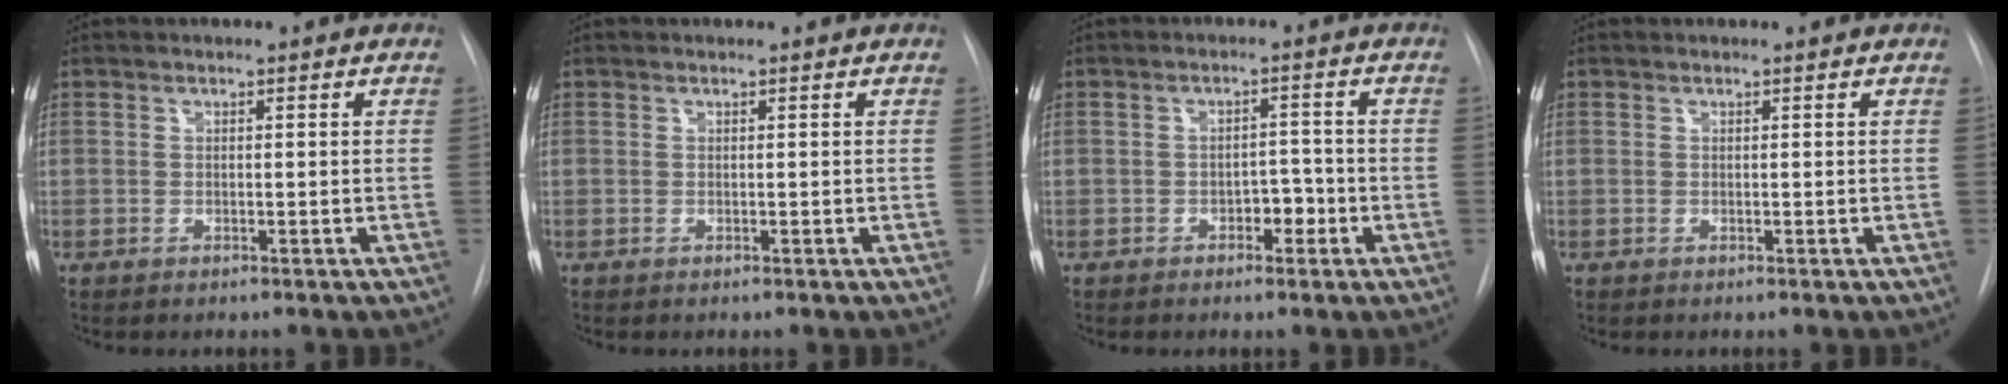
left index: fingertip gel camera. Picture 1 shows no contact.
{"total": 0.0}
{"total": 2.9, "force": [-1.4, 1.6, 1.9], "torque": [-0.019, 0.008, -0.020]}
{"total": 0.0}